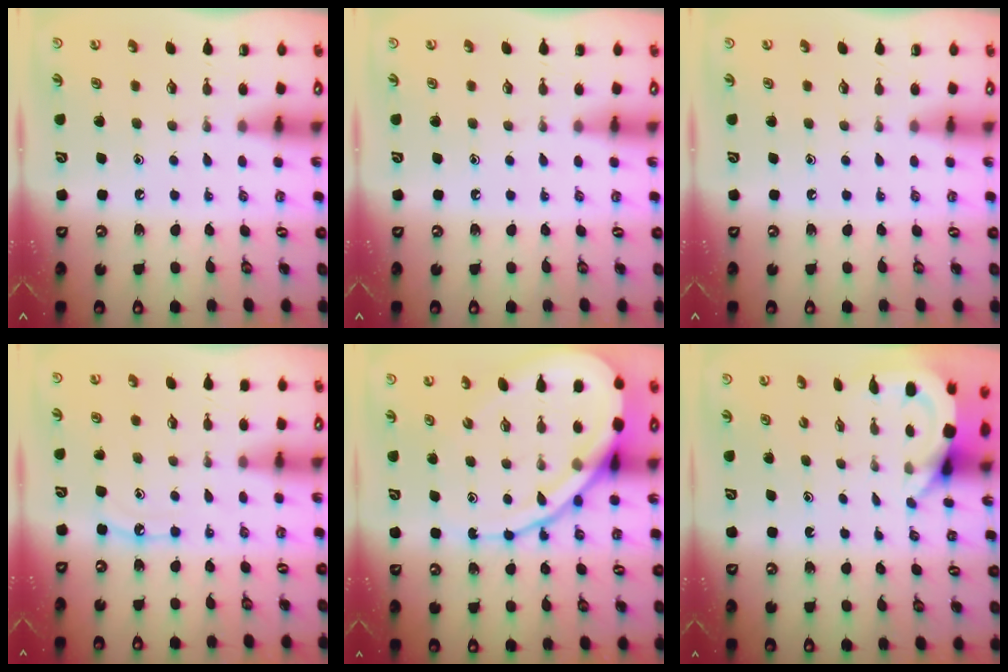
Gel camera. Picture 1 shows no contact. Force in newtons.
{"total": 0.0}
{"total": 0.0}
{"total": 6.8, "press": 6.8, "slide": 0.5}
{"total": 18.7, "press": 18.6, "slide": 2.1}
{"total": 3.9, "press": 3.9, "slide": 0.2}